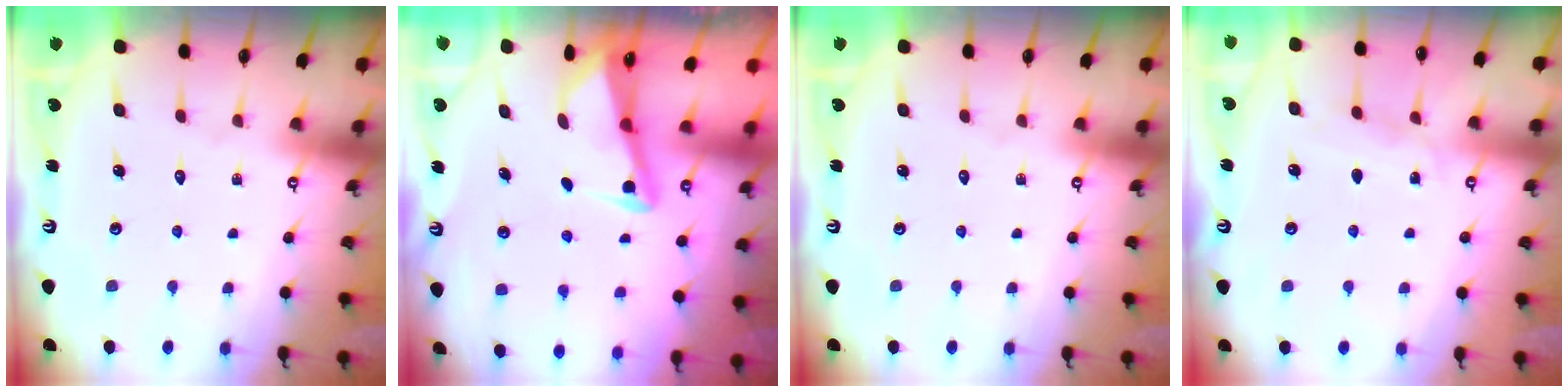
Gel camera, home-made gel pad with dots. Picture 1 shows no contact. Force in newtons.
{"total": 2.9, "press": 2.9, "slide": 0.4}
{"total": 0.0}
{"total": 4.6, "press": 4.6, "slide": 0.5}